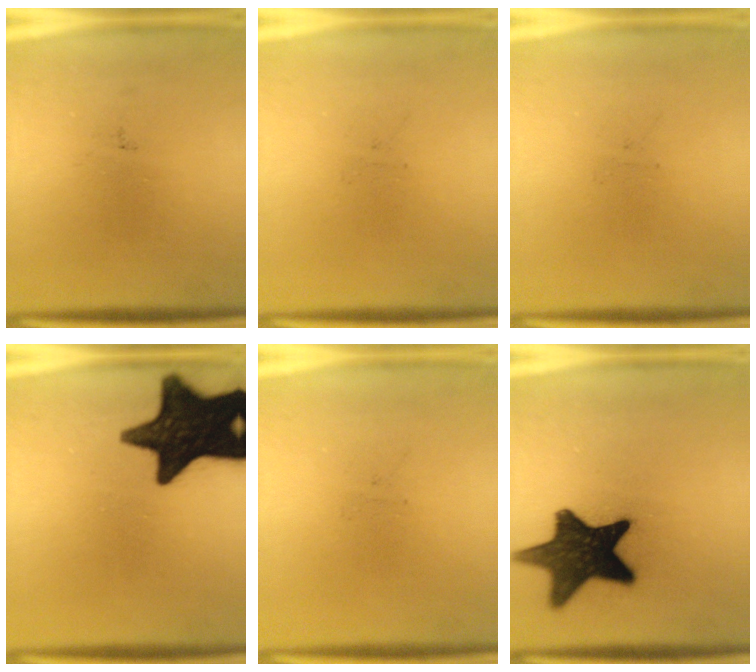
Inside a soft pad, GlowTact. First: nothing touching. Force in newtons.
{"total": 0.0}
{"total": 0.0}
{"total": 17.8}
{"total": 0.0}
{"total": 15.5}